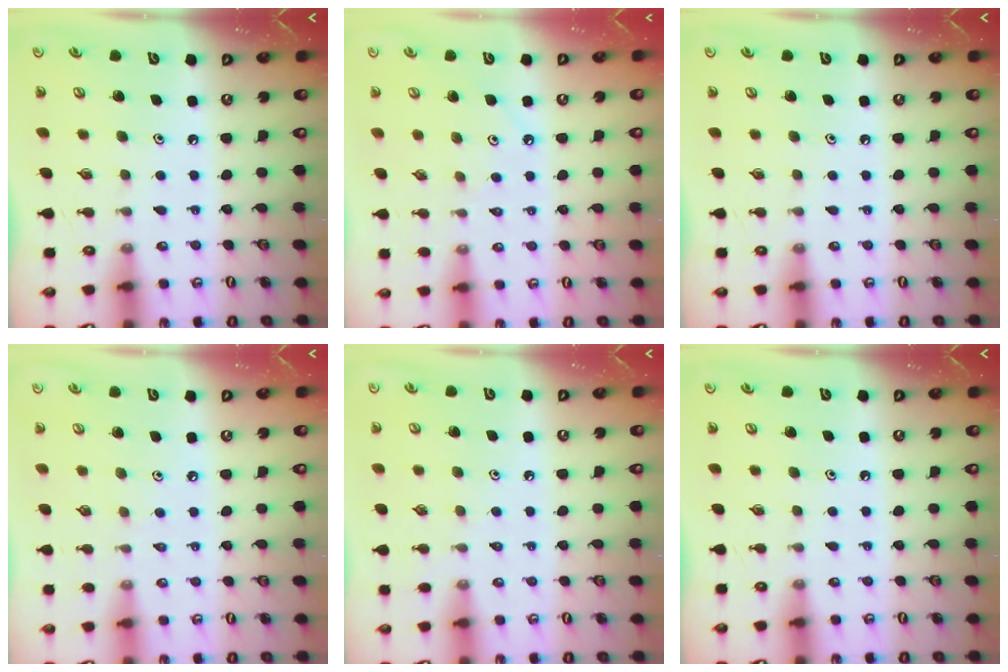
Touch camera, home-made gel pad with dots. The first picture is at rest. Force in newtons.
{"total": 4.4, "press": 4.3, "slide": 0.6}
{"total": 0.0}
{"total": 1.5, "press": 1.5, "slide": 0.4}
{"total": 3.0, "press": 2.9, "slide": 0.5}
{"total": 0.0}